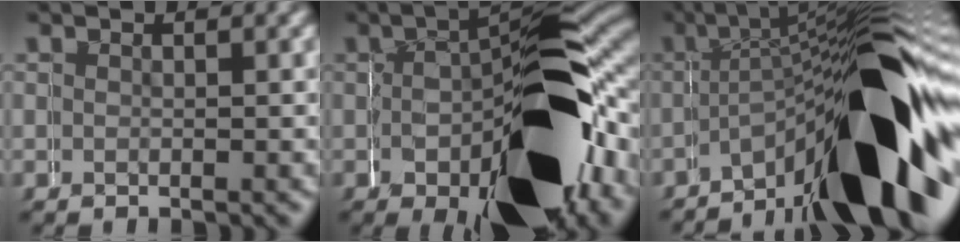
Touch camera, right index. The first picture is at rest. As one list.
[{"total": 19.2, "force": [-4.3, 9.2, 16.3], "torque": [-0.244, -0.008, -0.054]}, {"total": 17.7, "force": [-5.9, 5.8, 15.6], "torque": [-0.210, 0.009, -0.085]}]